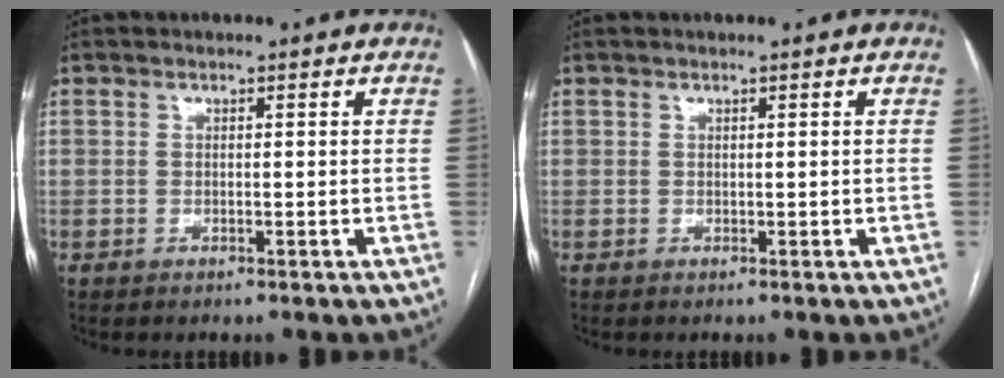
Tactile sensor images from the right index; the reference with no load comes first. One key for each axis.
{"total": 0.0}